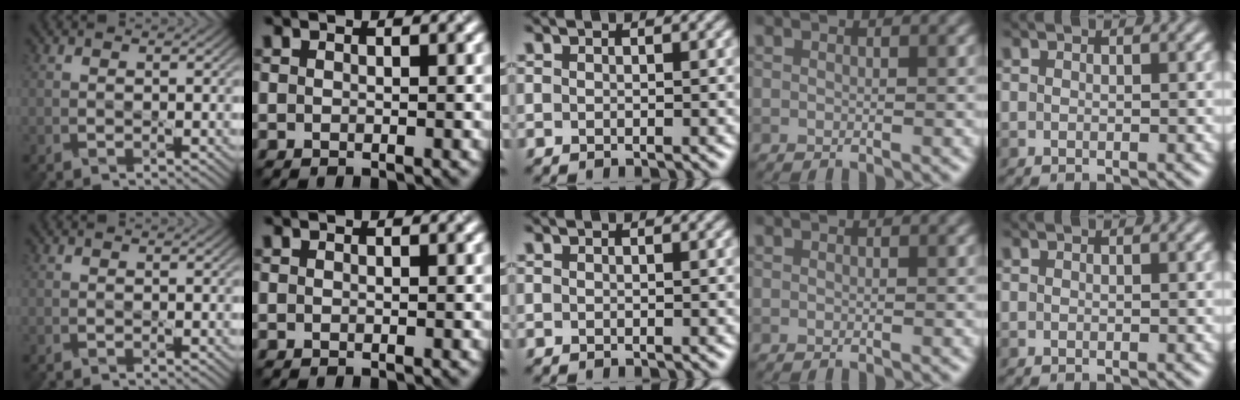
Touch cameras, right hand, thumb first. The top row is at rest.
{}